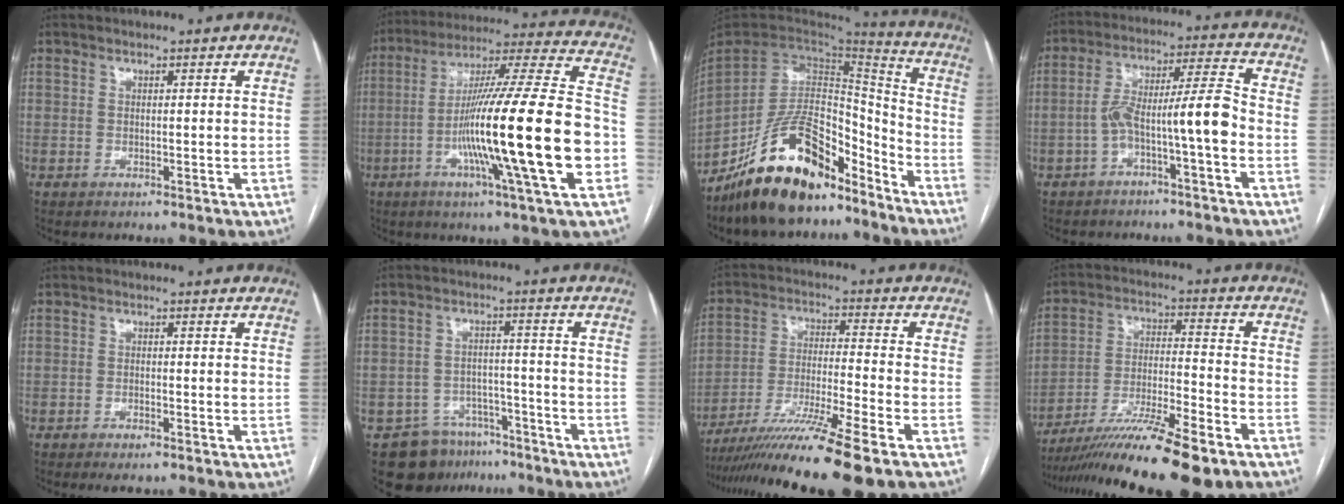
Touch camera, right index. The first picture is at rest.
{"total": 25.3, "force": [-6.2, 0.1, 24.6], "torque": [-0.384, -0.016, -0.118]}
{"total": 19.8, "force": [-14.7, 7.4, 11.0], "torque": [-0.218, 0.020, -0.261]}
{"total": 9.3, "force": [-3.2, 0.3, 8.8], "torque": [-0.151, 0.038, -0.052]}
{"total": 2.3, "force": [-1.8, 0.4, 1.5], "torque": [-0.023, -0.003, -0.026]}
{"total": 9.6, "force": [-7.2, 6.1, 1.6], "torque": [-0.023, 0.021, -0.102]}
{"total": 16.7, "force": [-12.6, -1.1, 10.9], "torque": [-0.192, -0.034, -0.215]}
{"total": 20.1, "force": [-15.1, 1.8, 13.2], "torque": [-0.205, -0.025, -0.254]}